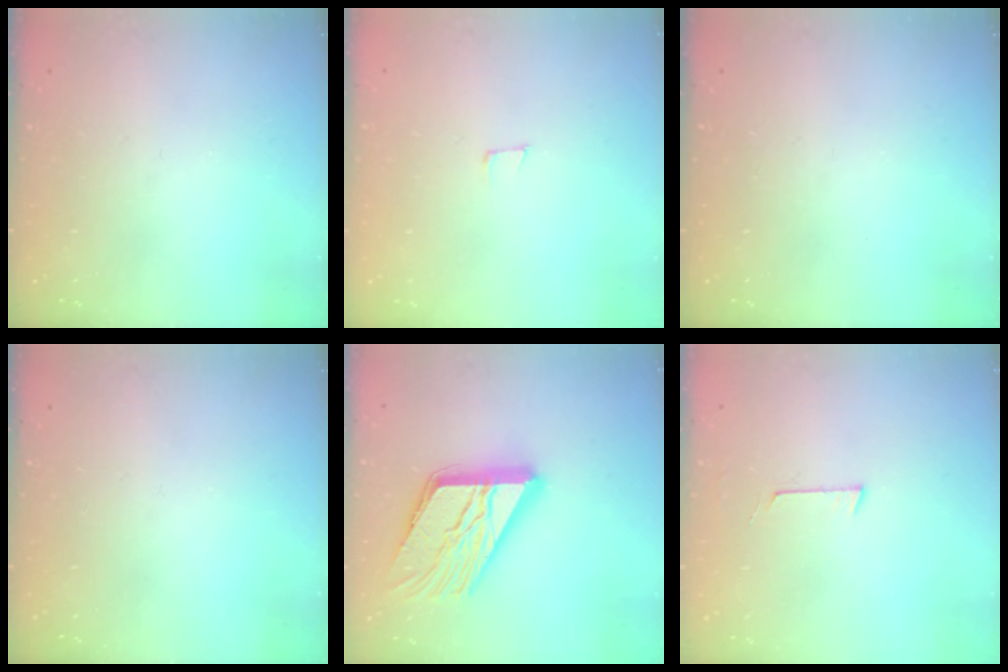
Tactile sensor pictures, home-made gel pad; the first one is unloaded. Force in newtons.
{"total": 3.8, "press": 3.7, "slide": 1.0}
{"total": 0.0}
{"total": 0.0}
{"total": 20.6, "press": 20.5, "slide": 2.2}
{"total": 4.2, "press": 4.2, "slide": 0.4}